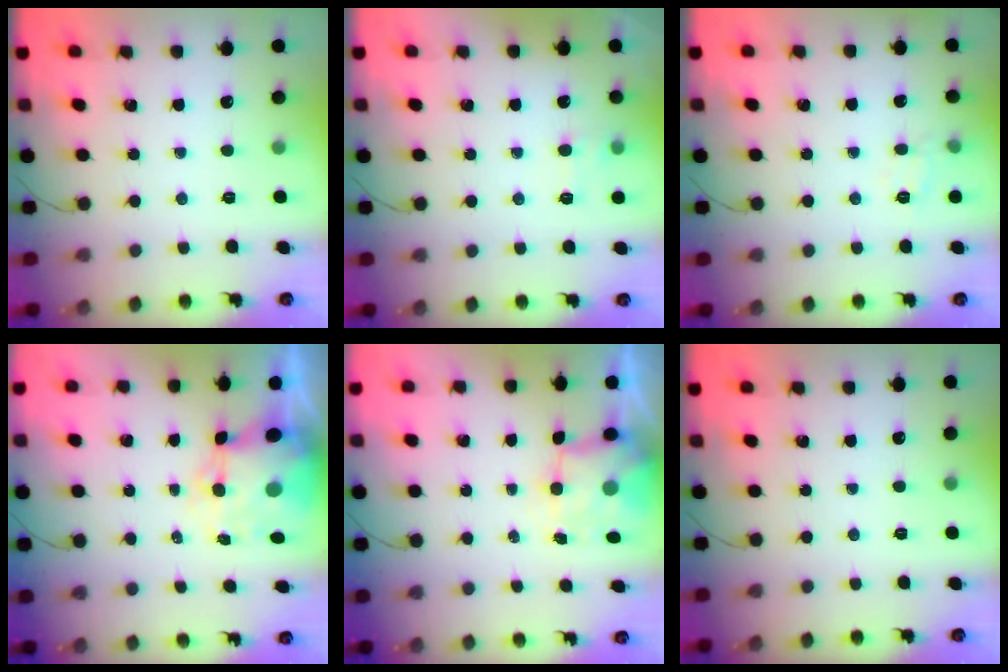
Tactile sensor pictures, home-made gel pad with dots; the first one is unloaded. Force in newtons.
{"total": 7.7, "press": 7.6, "slide": 1.4}
{"total": 6.1, "press": 6.0, "slide": 1.1}
{"total": 10.3, "press": 10.0, "slide": 2.6}
{"total": 4.5, "press": 4.3, "slide": 1.1}
{"total": 0.0}